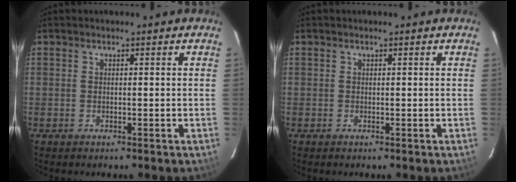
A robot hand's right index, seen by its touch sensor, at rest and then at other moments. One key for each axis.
{"total": 0.0}